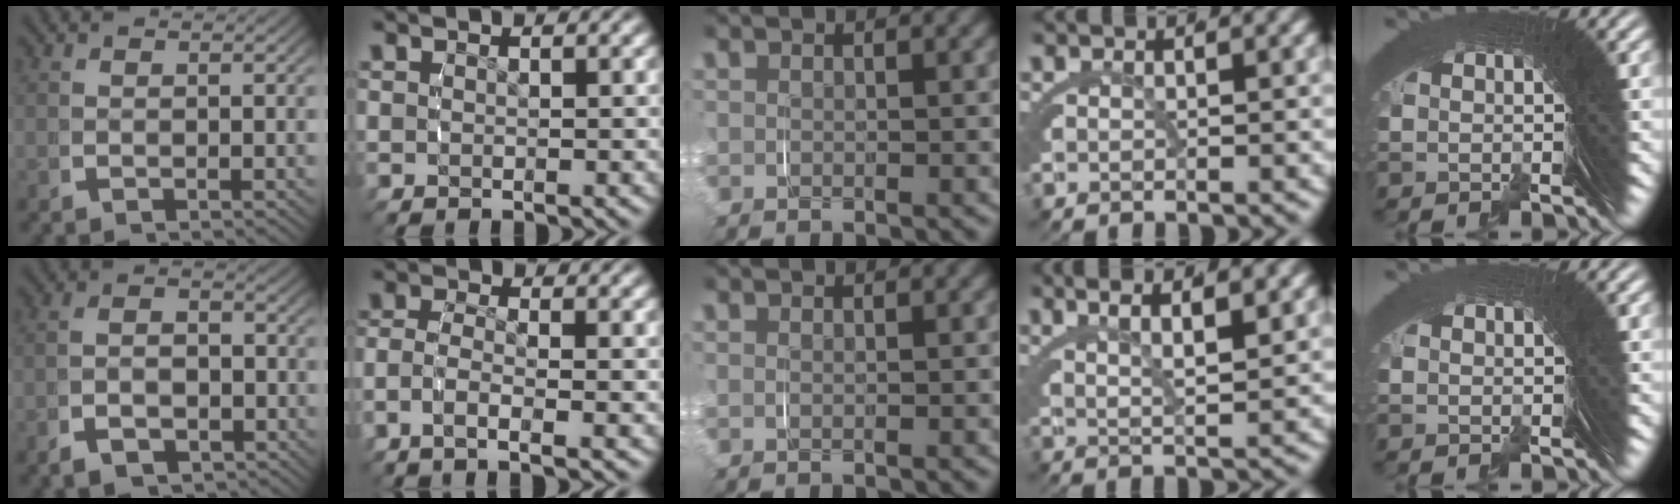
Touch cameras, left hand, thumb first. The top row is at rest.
{"thumb": {"total": 3.4, "force": [-1.8, 2.1, 2.0], "torque": [-0.030, -0.008, -0.030]}, "index": {"total": 2.9, "force": [-1.4, 1.0, 2.4], "torque": [-0.070, -0.015, -0.023]}, "ring": {"total": 5.2, "force": [3.5, 0.9, 3.7], "torque": [-0.041, 0.016, 0.056]}, "little": {"total": 0.9, "force": [-0.2, -0.4, -0.8], "torque": [0.015, 0.003, -0.003]}}